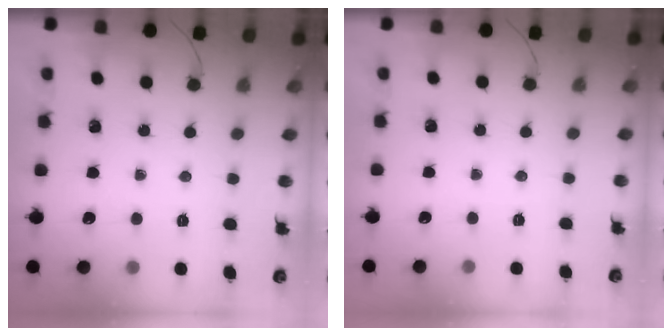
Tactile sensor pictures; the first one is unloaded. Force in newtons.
{"total": 2.4, "press": 2.4, "slide": 0.5}